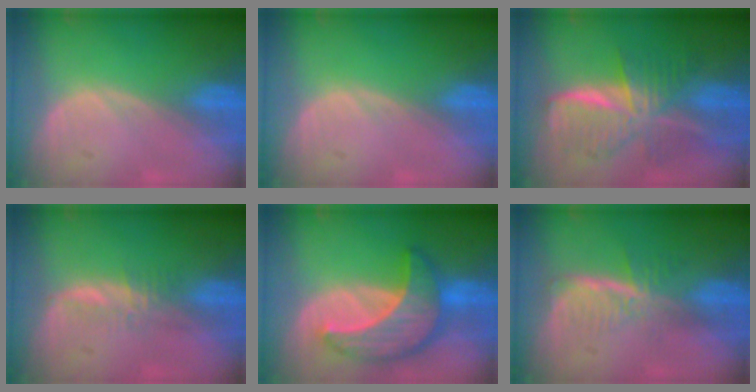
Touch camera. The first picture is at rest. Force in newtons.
{"total": 0.0}
{"total": 9.4, "press": 9.4, "slide": 0.7}
{"total": 2.3, "press": 2.2, "slide": 0.6}
{"total": 9.9, "press": 9.8, "slide": 0.6}
{"total": 6.0, "press": 5.2, "slide": 3.0}